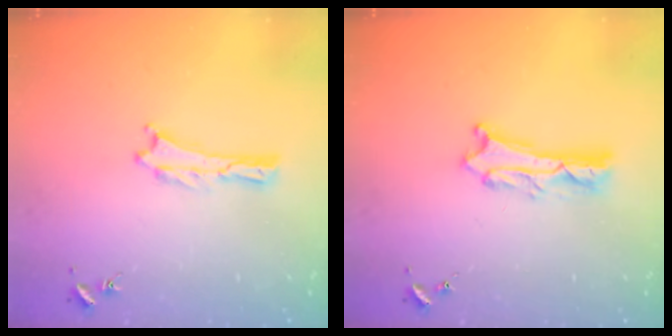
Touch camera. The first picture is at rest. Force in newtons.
{"total": 2.6, "press": 2.6, "slide": 0.3}